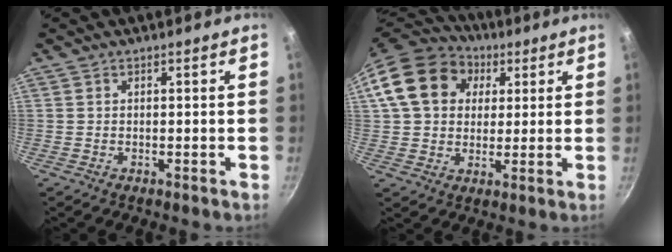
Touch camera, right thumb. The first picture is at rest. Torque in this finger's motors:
{"motor_torque": [0.29, 3.26, 1.17, -0.03, 0.41]}